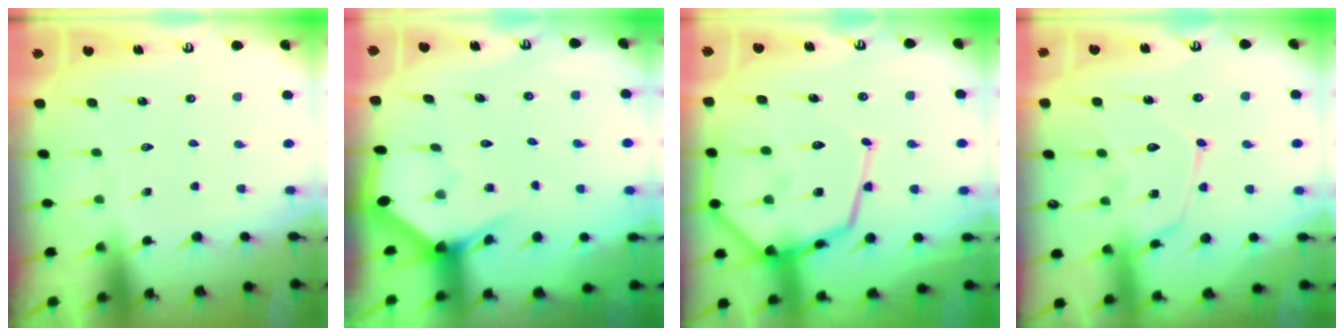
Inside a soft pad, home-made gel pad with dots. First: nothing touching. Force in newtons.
{"total": 3.2, "press": 3.2, "slide": 0.1}
{"total": 18.5, "press": 18.5, "slide": 1.7}
{"total": 12.1, "press": 12.1, "slide": 0.8}